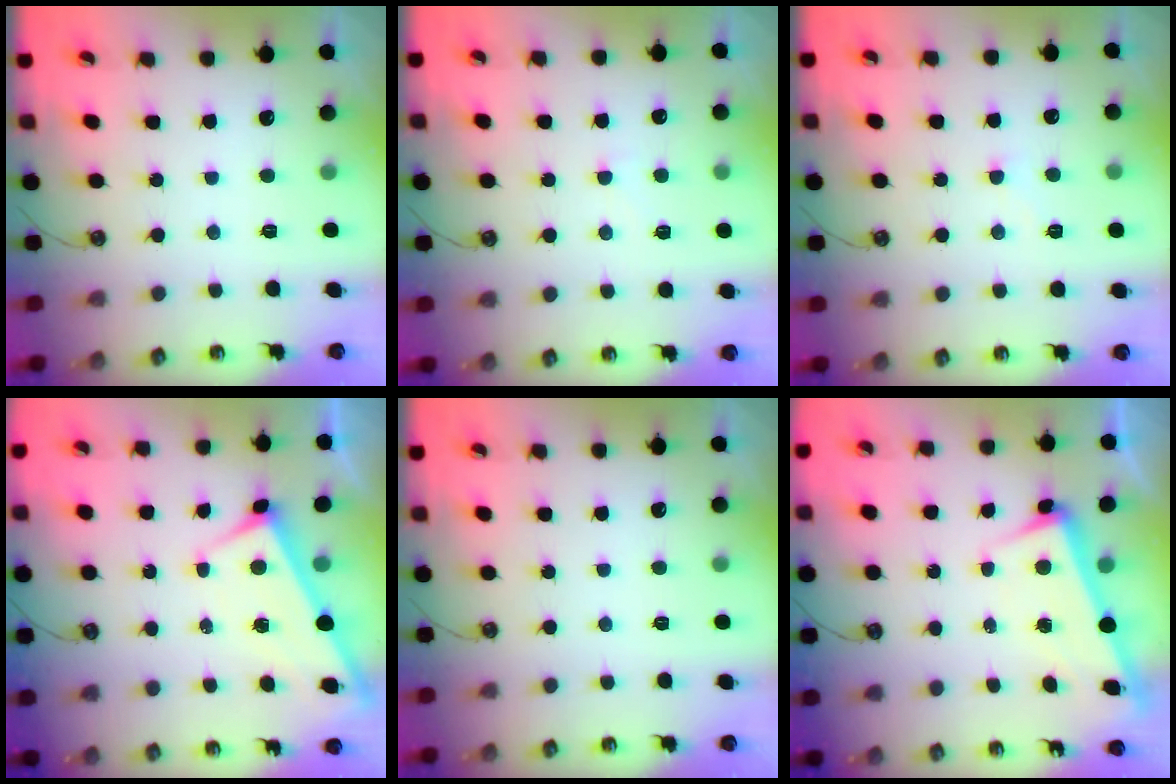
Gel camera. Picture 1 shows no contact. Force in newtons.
{"total": 2.9, "press": 2.7, "slide": 1.1}
{"total": 2.2, "press": 2.2, "slide": 0.4}
{"total": 3.0, "press": 3.0, "slide": 0.1}
{"total": 0.0}
{"total": 3.4, "press": 3.3, "slide": 1.0}